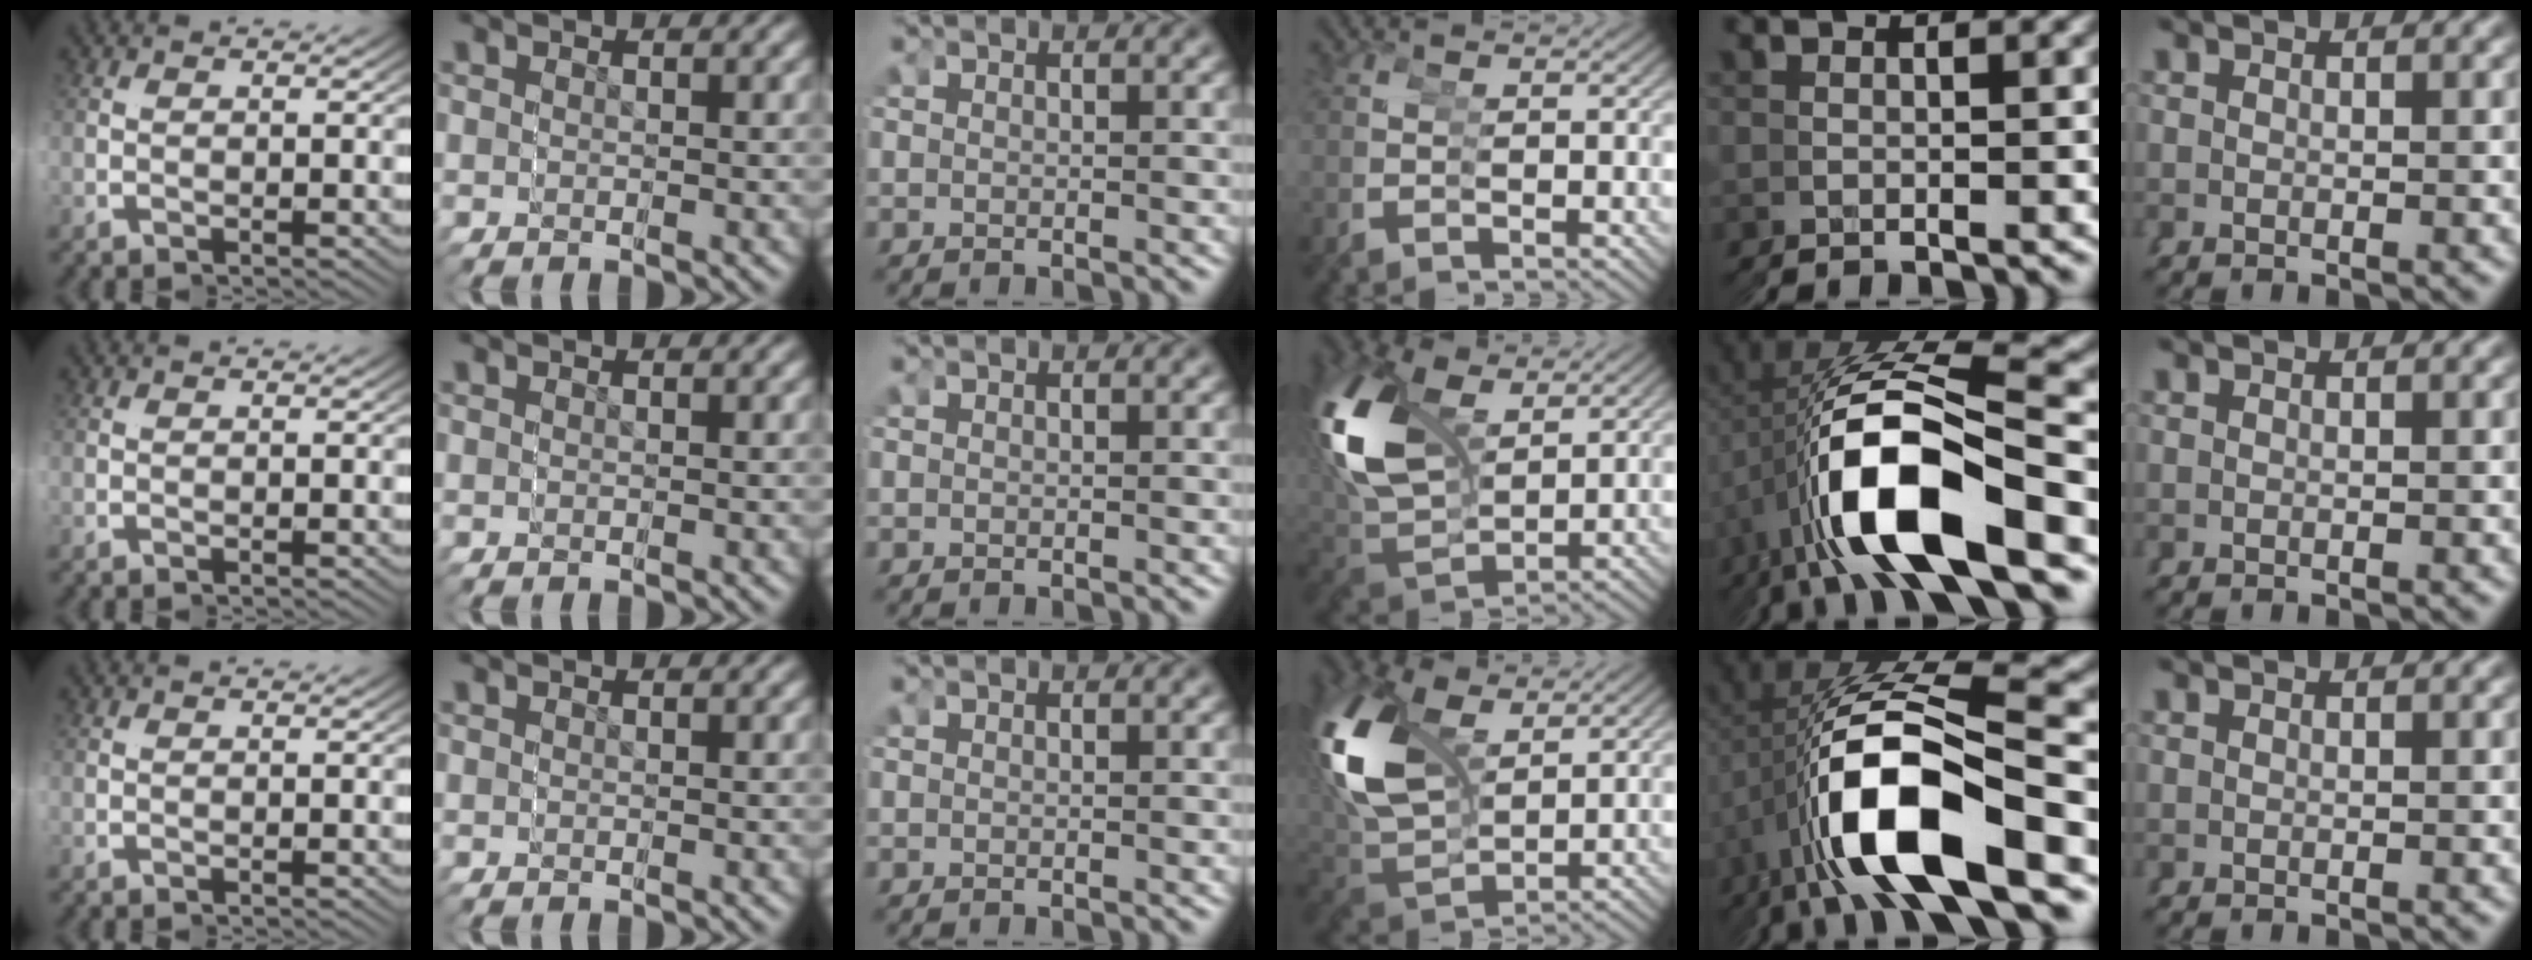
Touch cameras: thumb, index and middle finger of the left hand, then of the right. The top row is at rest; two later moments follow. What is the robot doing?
{"motion": "grasp_and_lifting", "object": "markers"}